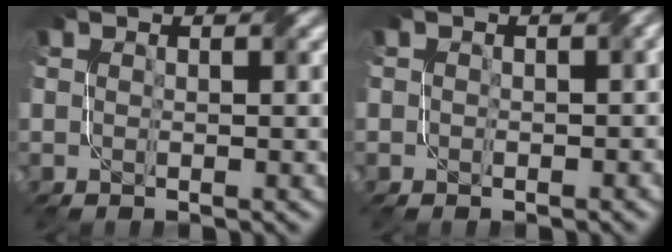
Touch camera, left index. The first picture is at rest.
{"total": 1.6, "force": [0.2, 1.2, 1.0], "torque": [-0.013, -0.003, -0.001]}